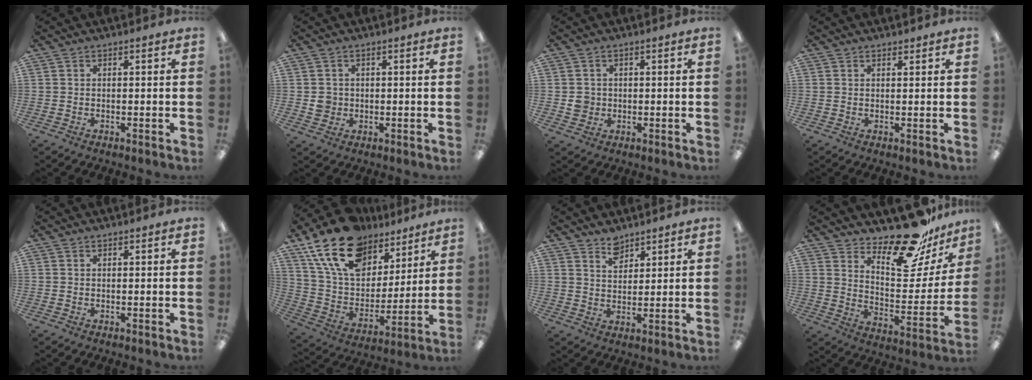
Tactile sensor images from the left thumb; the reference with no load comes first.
{"total": 3.1, "force": [0.1, 3.0, 0.7], "torque": [-0.008, 0.003, -0.001]}
{"total": 3.0, "force": [0.0, 2.9, 0.7], "torque": [-0.007, 0.002, -0.002]}
{"total": 1.0, "force": [0.9, 0.4, 0.1], "torque": [0.005, -0.003, 0.016]}
{"total": 0.0}
{"total": 20.5, "force": [13.1, 12.1, 10.1], "torque": [-0.193, -0.060, 0.243]}
{"total": 5.1, "force": [4.2, 2.6, 1.3], "torque": [-0.013, -0.022, 0.076]}
{"total": 21.5, "force": [17.3, 7.5, 10.4], "torque": [-0.135, -0.121, 0.289]}